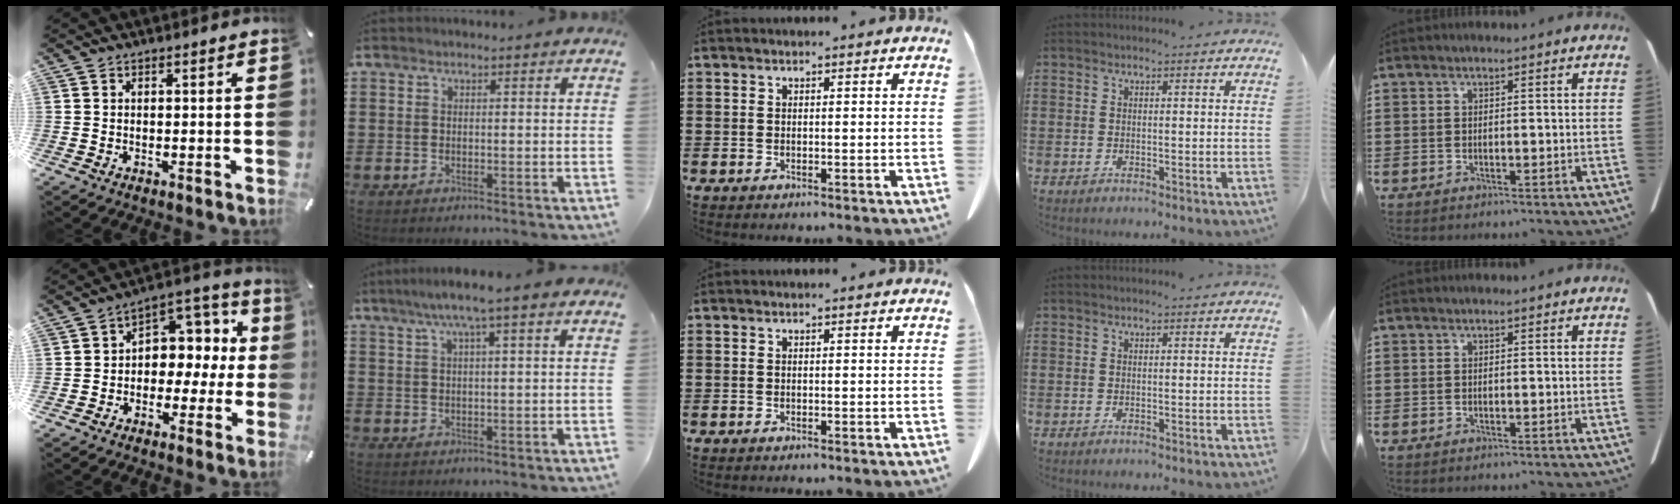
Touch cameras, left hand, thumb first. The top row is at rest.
{"thumb": {"total": 8.1, "force": [0.0, 7.1, 3.9], "torque": [-0.049, -0.006, 0.000]}, "index": {"total": 4.6, "force": [2.4, -0.1, 3.9], "torque": [-0.081, 0.005, 0.039]}}